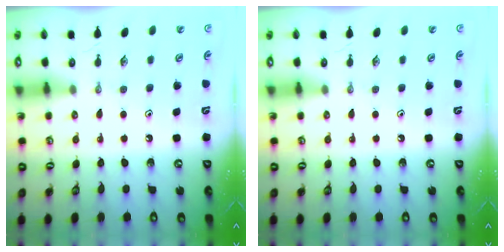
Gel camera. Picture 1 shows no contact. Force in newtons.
{"total": 0.0}